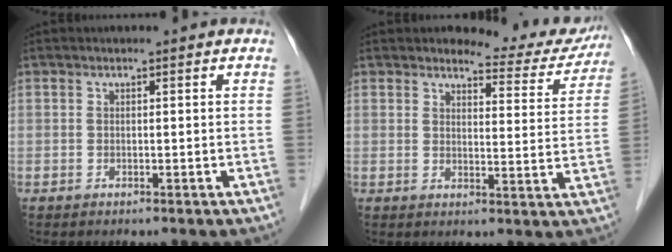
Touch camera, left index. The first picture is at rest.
{"total": 9.3, "force": [8.9, 2.2, 1.4], "torque": [-0.005, -0.027, 0.092]}